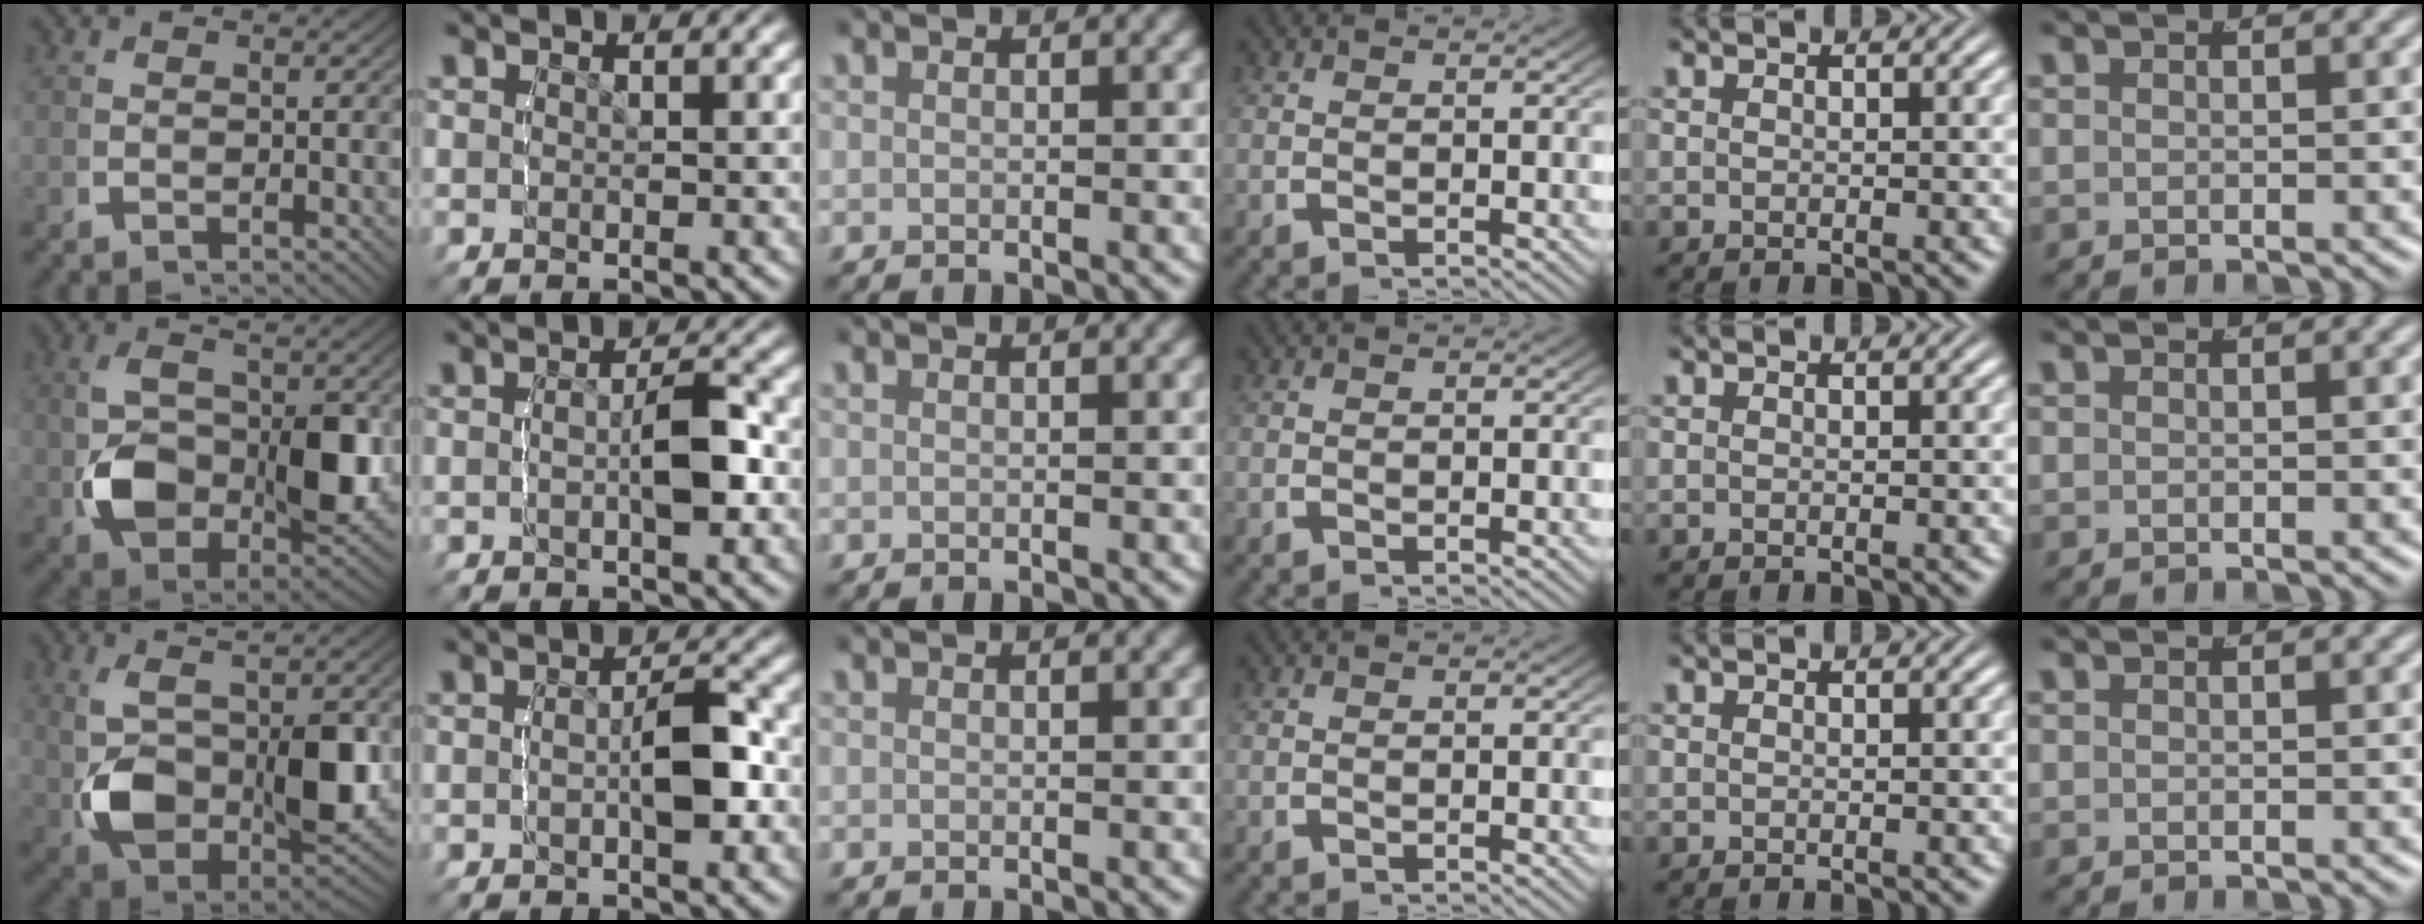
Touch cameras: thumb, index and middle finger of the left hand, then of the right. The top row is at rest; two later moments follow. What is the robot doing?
{"motion": "lift_and_place", "object": "stress ball aka squeeze ball"}